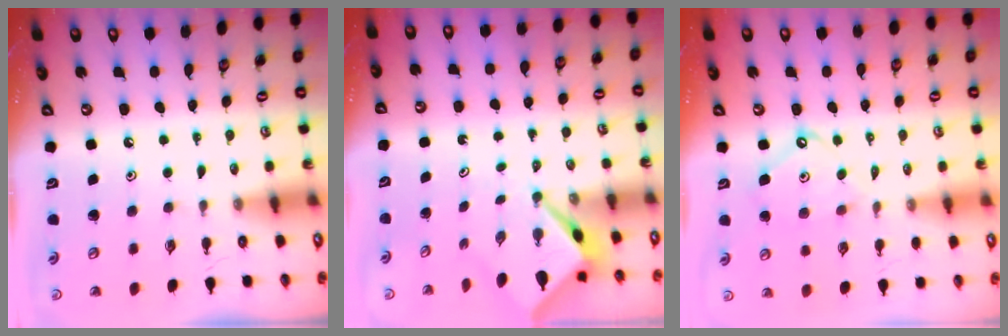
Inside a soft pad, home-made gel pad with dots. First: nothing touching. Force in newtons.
{"total": 3.1, "press": 3.1, "slide": 0.2}
{"total": 7.4, "press": 7.4, "slide": 0.7}